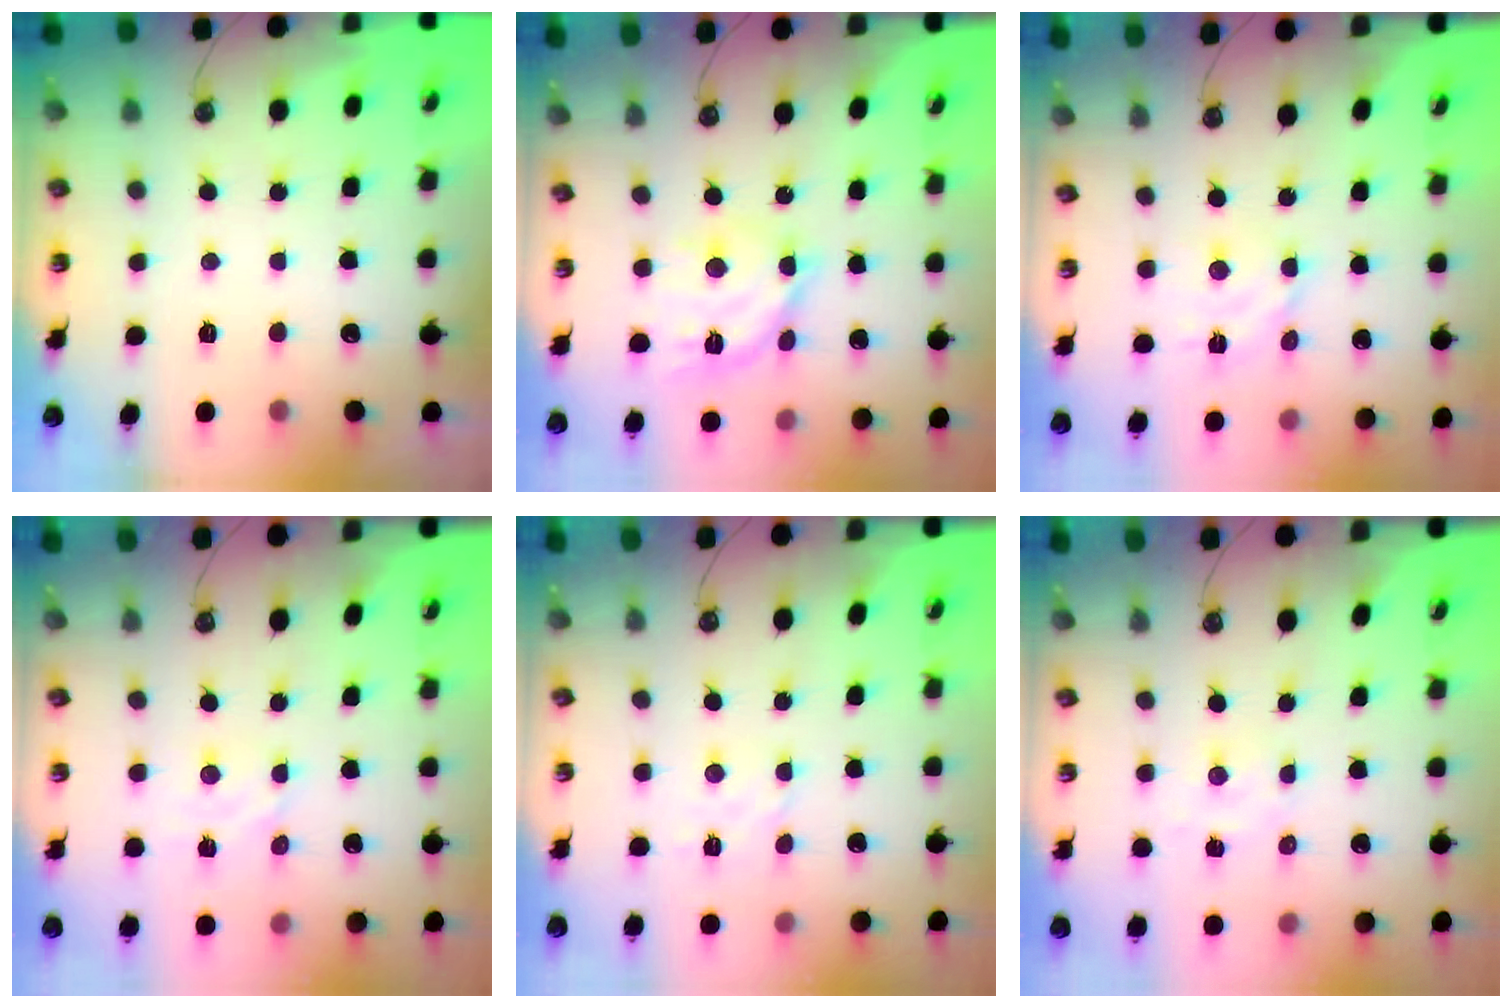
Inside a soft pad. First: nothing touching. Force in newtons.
{"total": 14.8, "press": 14.8, "slide": 1.1}
{"total": 6.1, "press": 6.1, "slide": 0.4}
{"total": 2.5, "press": 2.5, "slide": 0.3}
{"total": 1.8, "press": 1.7, "slide": 0.6}
{"total": 3.0, "press": 3.0, "slide": 0.4}